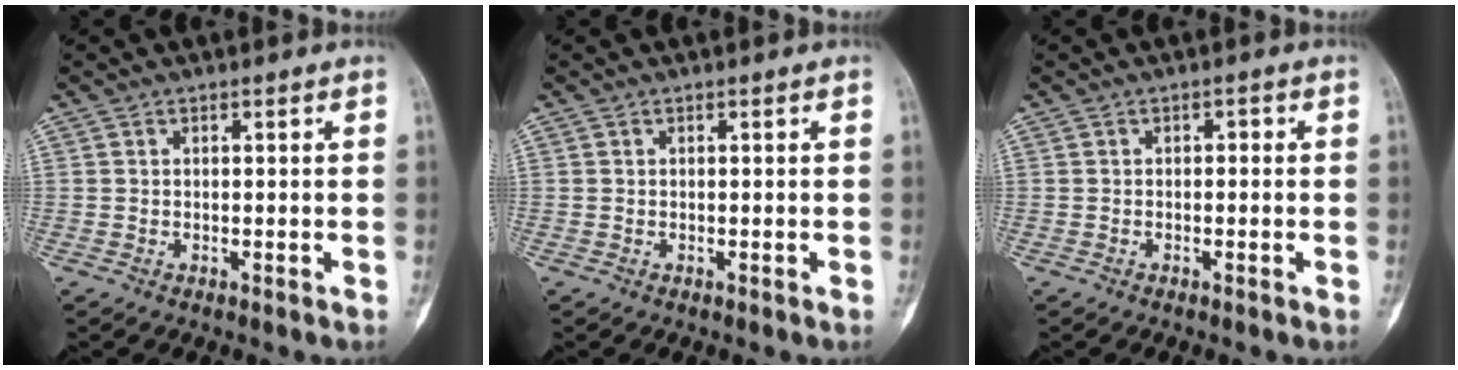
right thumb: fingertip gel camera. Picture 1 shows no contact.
{"total": 0.0}
{"total": 0.8, "force": [-0.2, 0.6, 0.6], "torque": [0.000, 0.007, -0.009]}